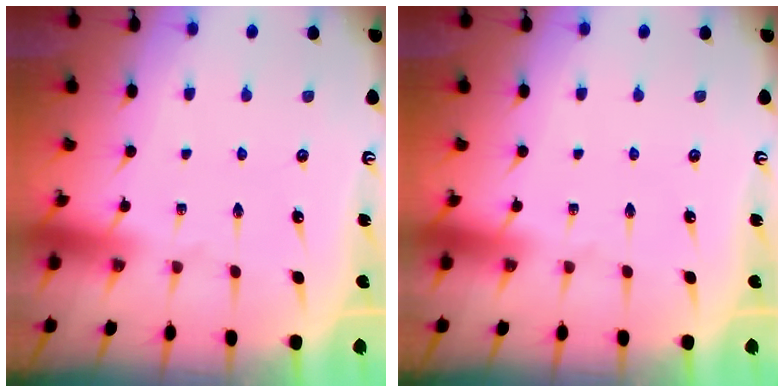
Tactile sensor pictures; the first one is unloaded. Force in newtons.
{"total": 0.0}